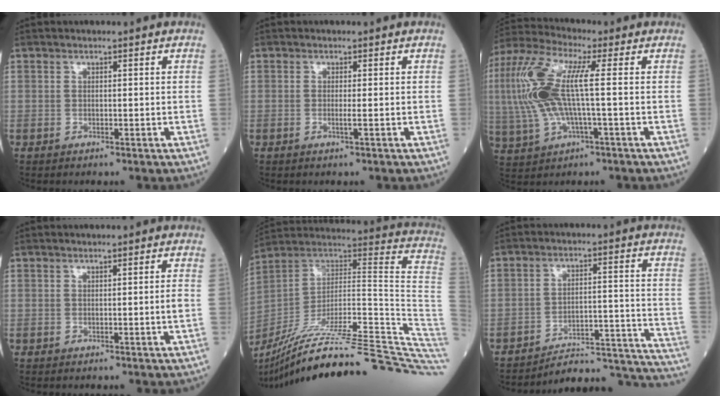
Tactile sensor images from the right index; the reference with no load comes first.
{"total": 1.1, "force": [-0.2, -0.3, 1.0], "torque": [-0.022, -0.002, -0.006]}
{"total": 13.1, "force": [0.8, 2.7, 12.8], "torque": [-0.300, 0.023, 0.012]}
{"total": 1.1, "force": [-0.3, -0.4, 1.0], "torque": [-0.013, -0.002, -0.004]}
{"total": 38.8, "force": [-31.7, 2.0, 22.3], "torque": [-0.209, -0.029, -0.447]}
{"total": 17.7, "force": [-17.6, 0.9, 1.8], "torque": [0.021, 0.048, -0.232]}